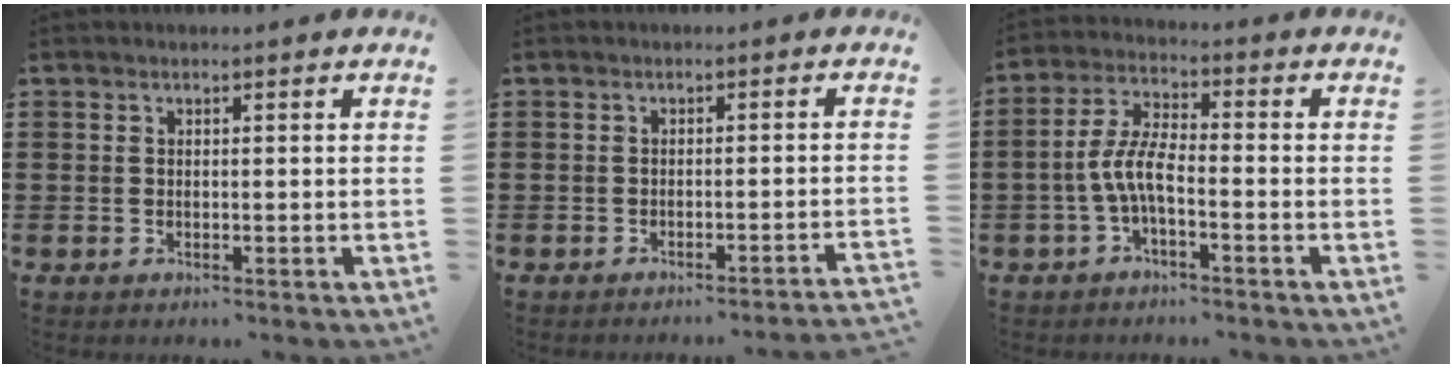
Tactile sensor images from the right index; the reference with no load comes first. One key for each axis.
{"total": 1.7, "fx": -1.5, "fy": -0.4, "fz": 0.7, "tx": -0.013, "ty": -0.001, "tz": -0.029}
{"total": 6.2, "fx": -2.2, "fy": 1.8, "fz": 5.5, "tx": -0.130, "ty": -0.006, "tz": -0.048}